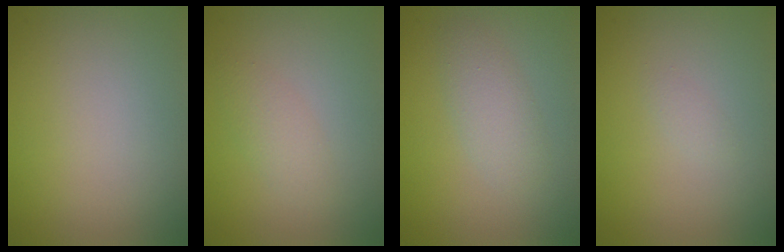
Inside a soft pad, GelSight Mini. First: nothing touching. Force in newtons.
{"total": 1.7, "press": 1.7, "slide": 0.0}
{"total": 2.3, "press": 2.3, "slide": 0.1}
{"total": 0.6, "press": 0.5, "slide": 0.1}